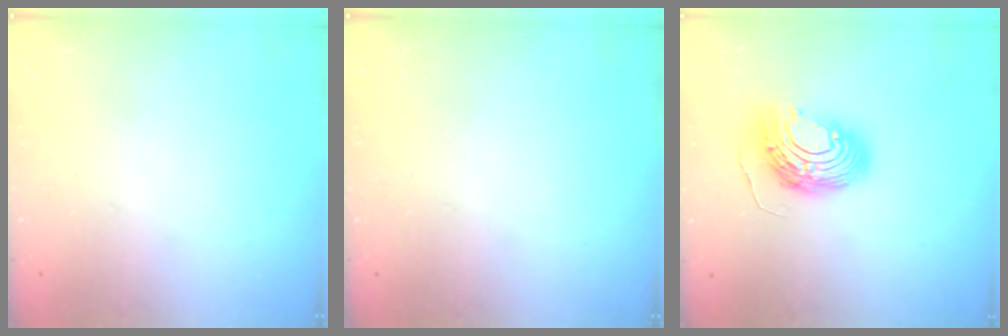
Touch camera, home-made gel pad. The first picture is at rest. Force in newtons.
{"total": 0.0}
{"total": 12.0, "press": 11.9, "slide": 1.3}